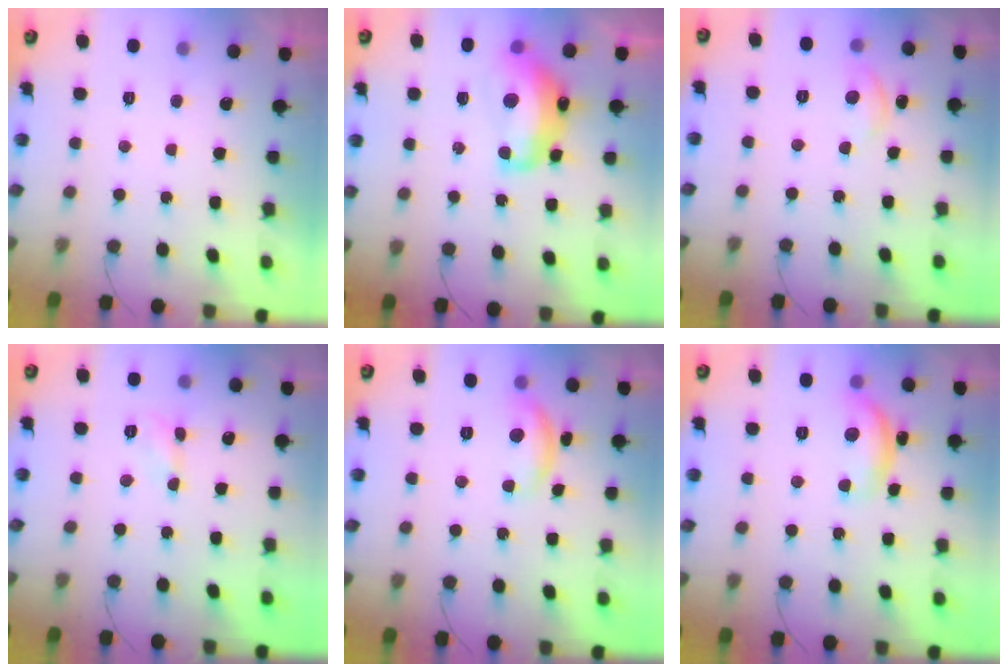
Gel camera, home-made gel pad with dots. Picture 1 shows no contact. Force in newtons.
{"total": 14.0, "press": 14.0, "slide": 1.1}
{"total": 5.3, "press": 5.2, "slide": 0.6}
{"total": 2.8, "press": 2.8, "slide": 0.4}
{"total": 10.6, "press": 10.6, "slide": 0.6}
{"total": 11.2, "press": 11.2, "slide": 0.6}